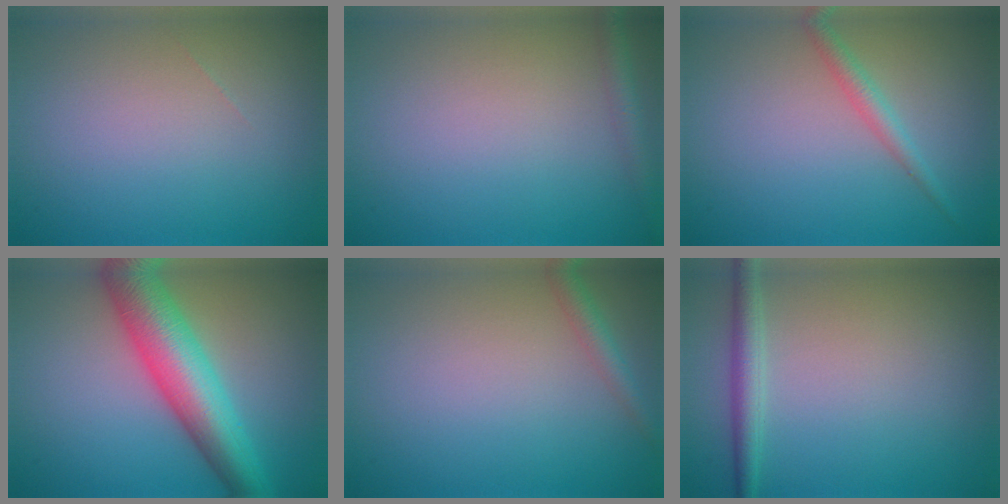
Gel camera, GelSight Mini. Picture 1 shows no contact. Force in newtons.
{"total": 1.8, "press": 1.8, "slide": 0.1}
{"total": 1.8, "press": 1.8, "slide": 0.1}
{"total": 8.6, "press": 8.6, "slide": 0.2}
{"total": 1.8, "press": 1.8, "slide": 0.0}
{"total": 2.2, "press": 2.2, "slide": 0.1}